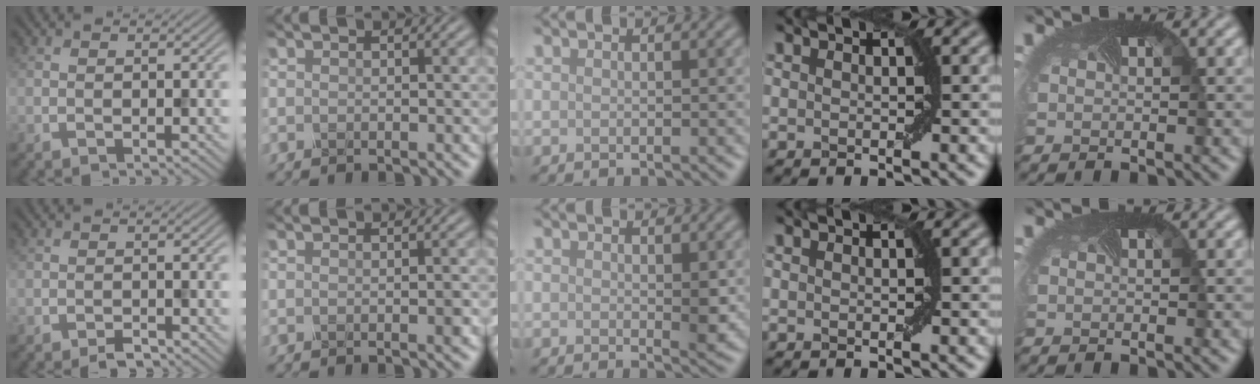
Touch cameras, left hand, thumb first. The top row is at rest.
{"thumb": {"total": 1.2, "force": [-1.1, 0.3, 0.3], "torque": [-0.004, 0.003, -0.019]}, "index": {"total": 1.0, "force": [-0.5, 0.2, 0.9], "torque": [-0.009, 0.002, -0.001]}, "middle": {"total": 1.3, "force": [0.3, 0.1, 1.2], "torque": [-0.020, -0.006, 0.007]}}